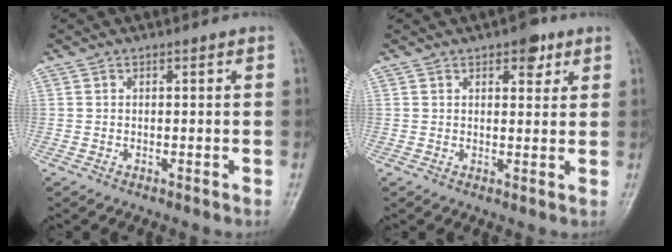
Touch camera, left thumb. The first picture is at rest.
{"total": 4.4, "force": [2.5, 2.2, 2.8], "torque": [-0.017, -0.009, 0.031]}